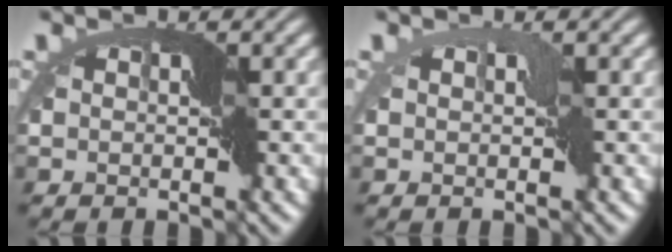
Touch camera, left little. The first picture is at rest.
{"total": 0.6, "force": [0.1, 0.3, 0.5], "torque": [-0.005, 0.003, 0.001]}